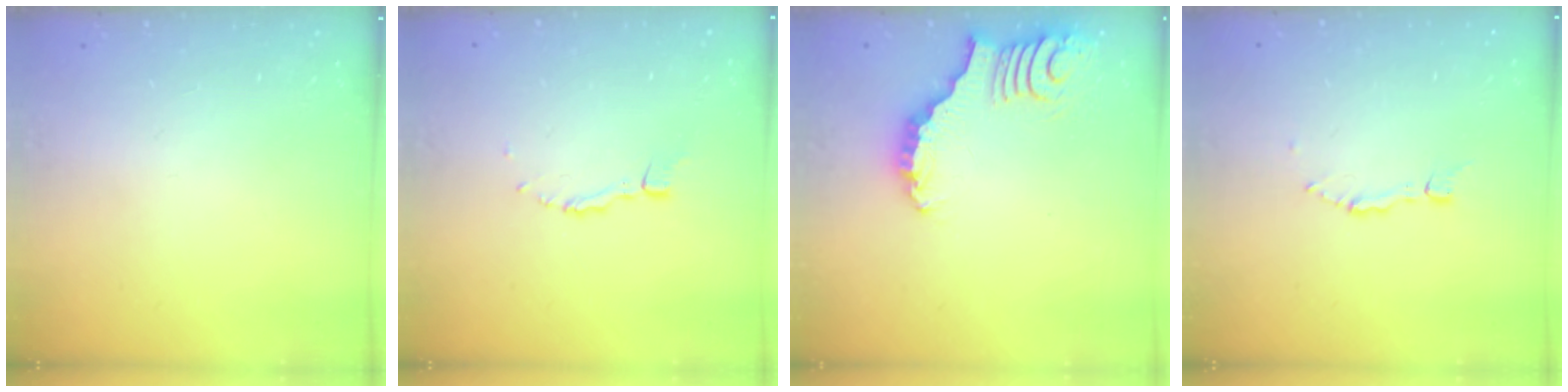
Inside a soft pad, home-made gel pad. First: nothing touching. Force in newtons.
{"total": 3.9, "press": 3.9, "slide": 0.3}
{"total": 3.5, "press": 3.5, "slide": 0.5}
{"total": 2.7, "press": 2.7, "slide": 0.2}